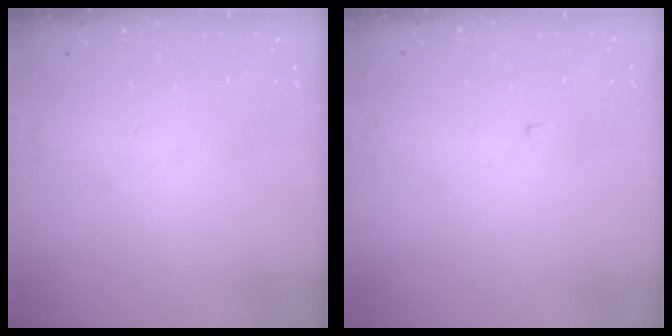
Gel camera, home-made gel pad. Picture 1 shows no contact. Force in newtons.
{"total": 1.4, "press": 1.3, "slide": 0.1}